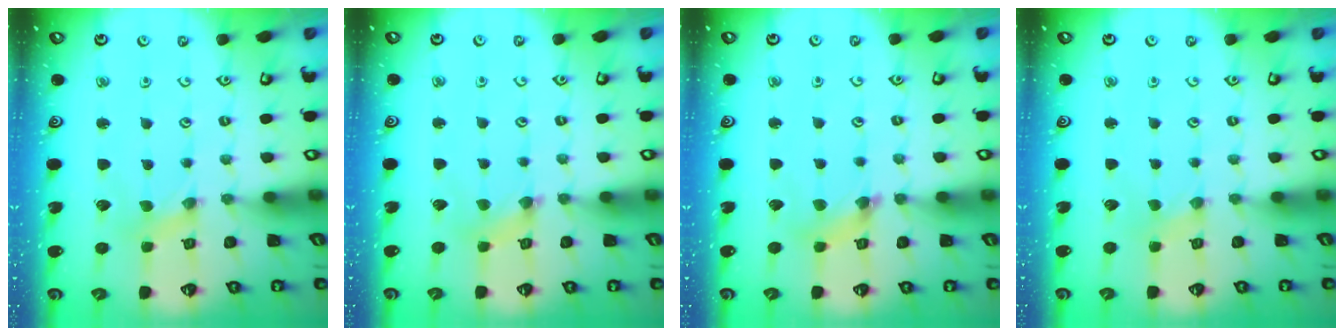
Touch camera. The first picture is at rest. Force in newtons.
{"total": 2.3, "press": 2.3, "slide": 0.3}
{"total": 4.3, "press": 4.2, "slide": 0.3}
{"total": 0.0}